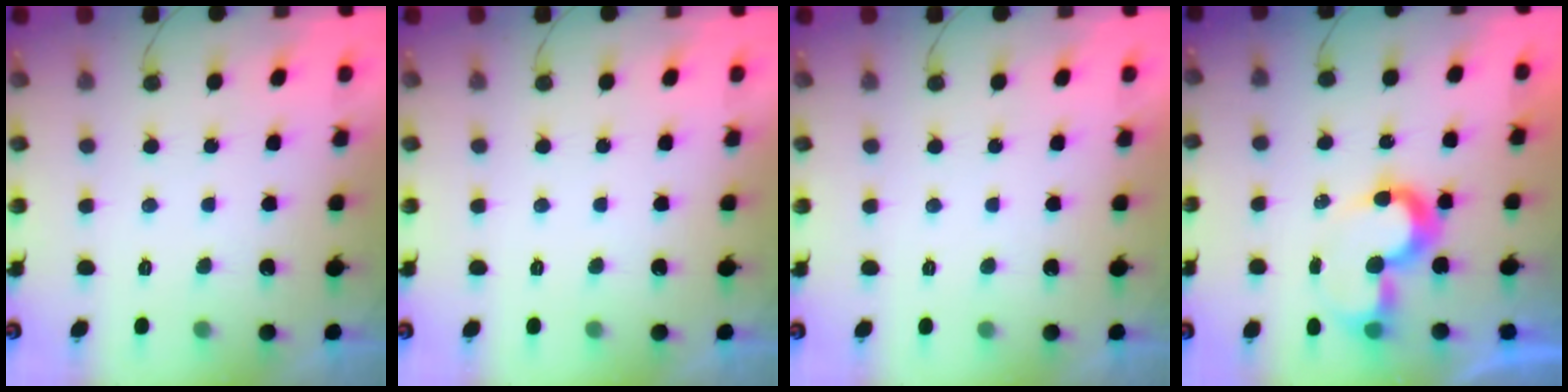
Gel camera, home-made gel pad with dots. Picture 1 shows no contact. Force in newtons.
{"total": 0.0}
{"total": 1.7, "press": 1.7, "slide": 0.1}
{"total": 8.7, "press": 8.4, "slide": 2.3}